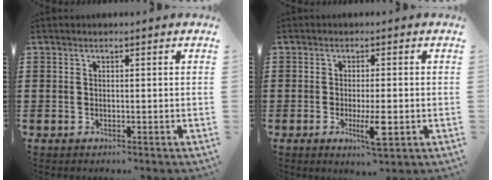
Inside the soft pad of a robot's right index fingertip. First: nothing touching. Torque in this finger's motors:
{"motor_torque": [1.29, -0.16, 0.17, 0.07]}